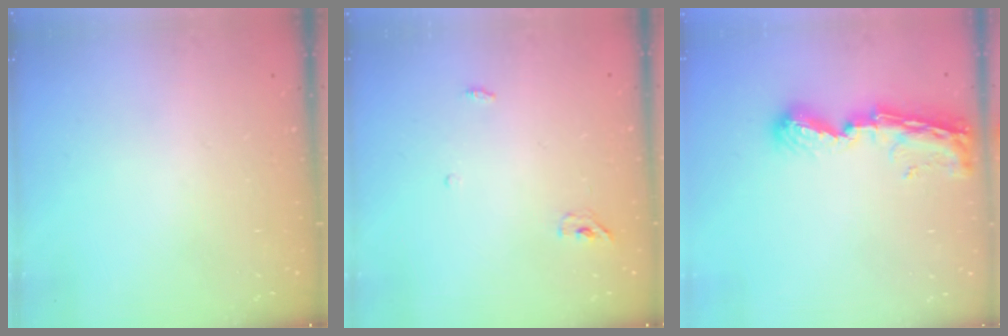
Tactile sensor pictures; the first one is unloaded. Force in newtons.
{"total": 3.9, "press": 3.7, "slide": 1.2}
{"total": 9.3, "press": 9.3, "slide": 1.0}